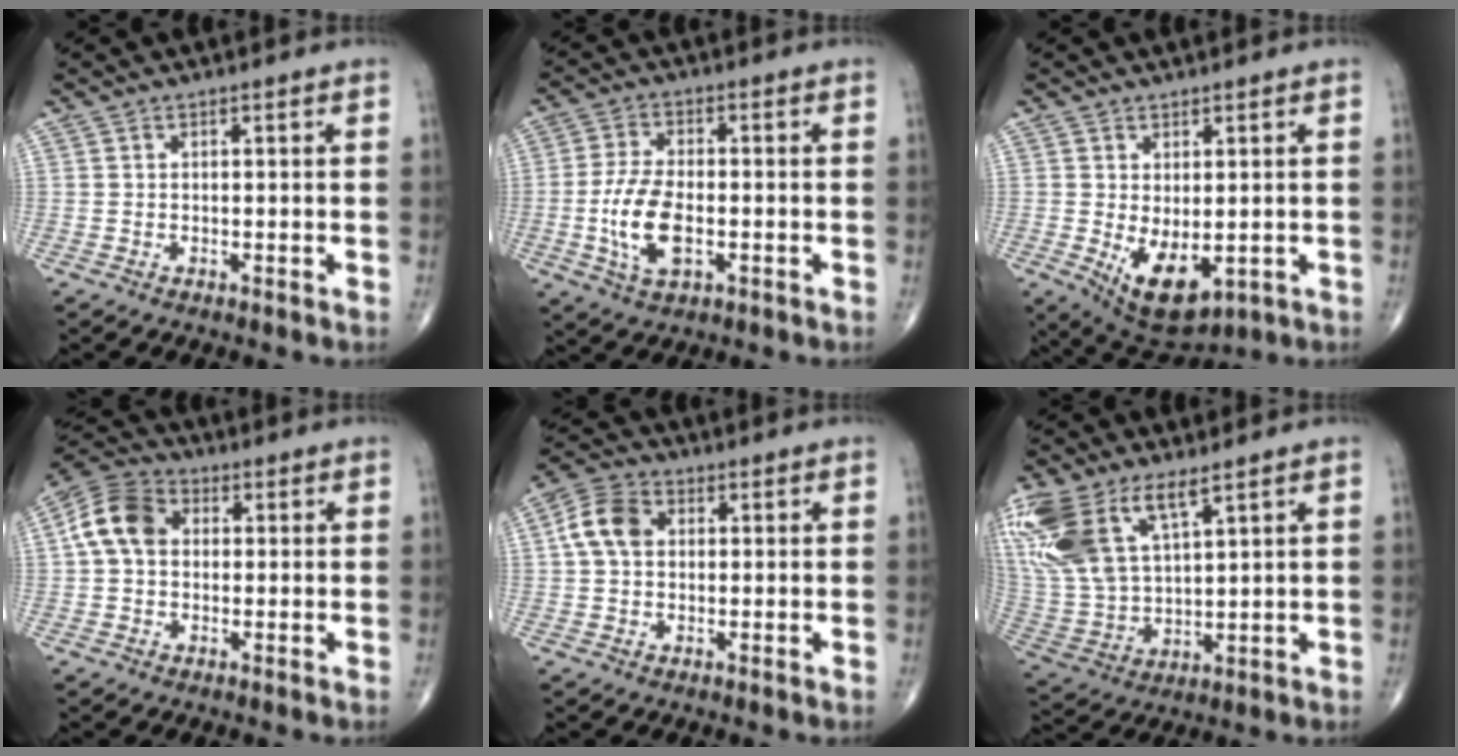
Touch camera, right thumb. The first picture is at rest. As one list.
[{"total": 10.0, "force": [-2.1, 4.9, 8.4], "torque": [-0.170, 0.005, -0.039]}, {"total": 9.0, "force": [-1.5, 4.7, 7.6], "torque": [-0.110, -0.013, -0.003]}, {"total": 9.4, "force": [1.1, 7.0, 6.2], "torque": [-0.114, 0.027, 0.009]}, {"total": 7.4, "force": [1.1, 5.5, 4.9], "torque": [-0.091, 0.018, 0.013]}, {"total": 19.5, "force": [10.0, 9.2, 14.0], "torque": [-0.319, -0.018, 0.207]}]